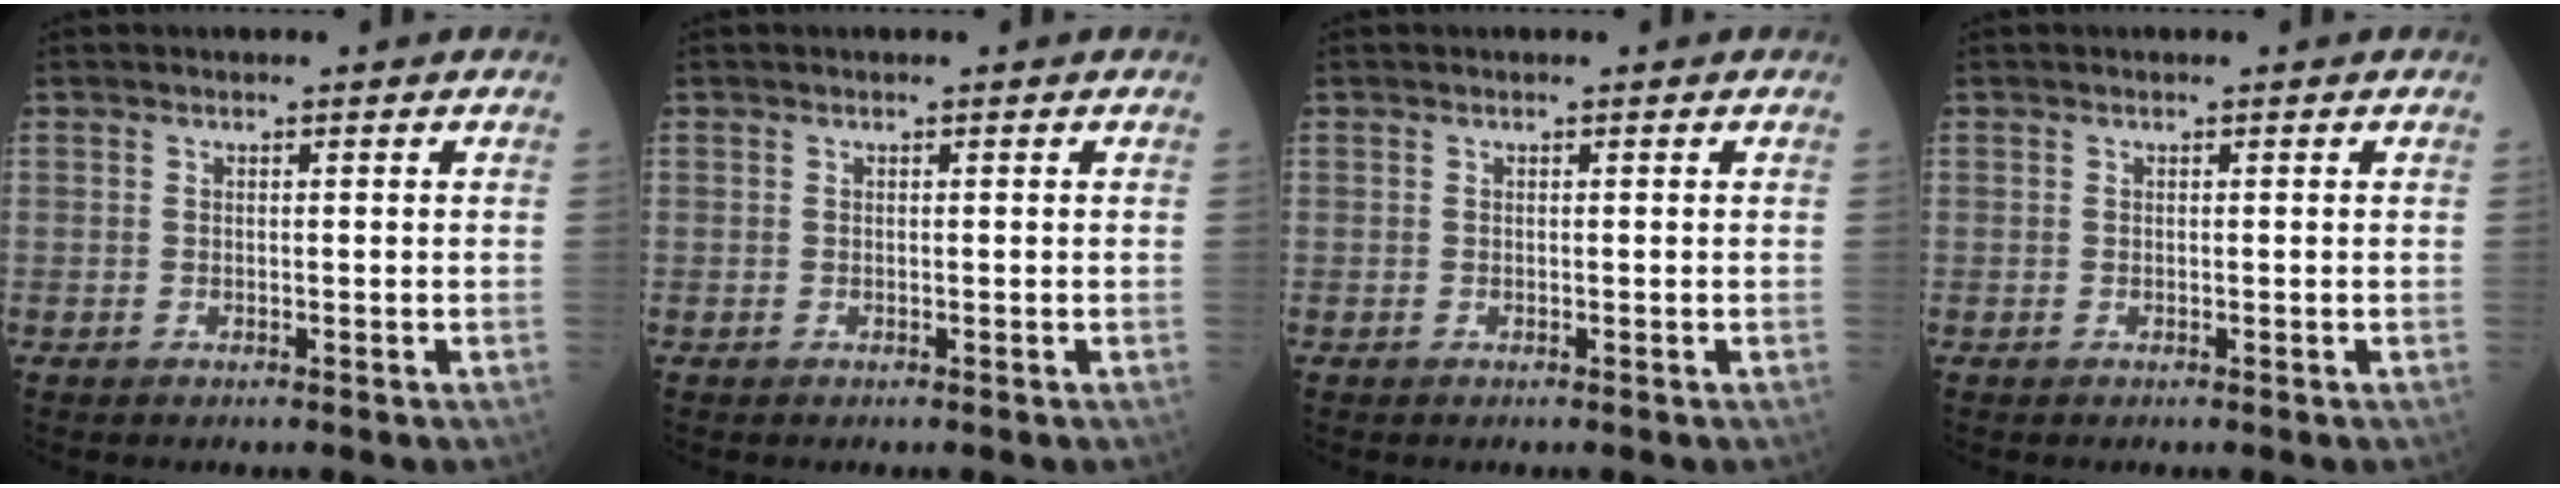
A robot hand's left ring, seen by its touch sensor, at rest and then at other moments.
{"total": 0.0}
{"total": 0.0}
{"total": 0.0}